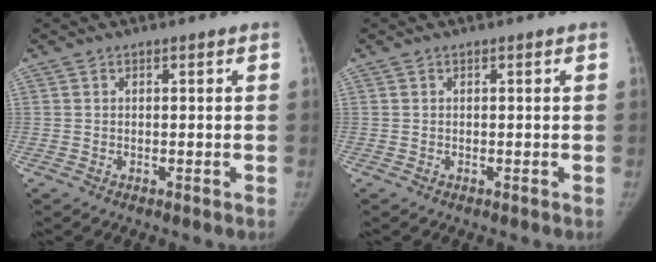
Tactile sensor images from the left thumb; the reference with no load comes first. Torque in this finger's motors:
{"motor_torque": [0.11, 0.00, -0.14, 0.04, 0.03]}